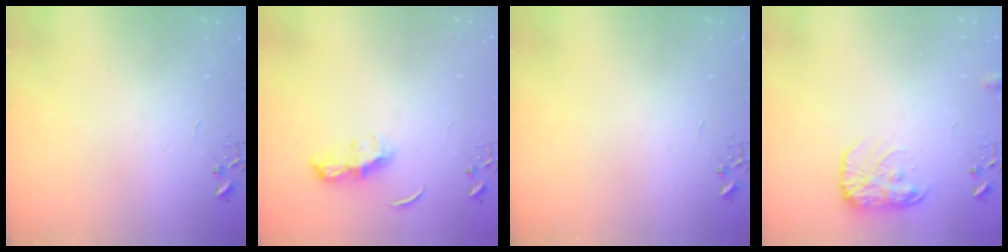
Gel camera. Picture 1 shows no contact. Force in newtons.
{"total": 7.2, "press": 7.2, "slide": 0.7}
{"total": 0.0}
{"total": 13.2, "press": 13.2, "slide": 0.8}